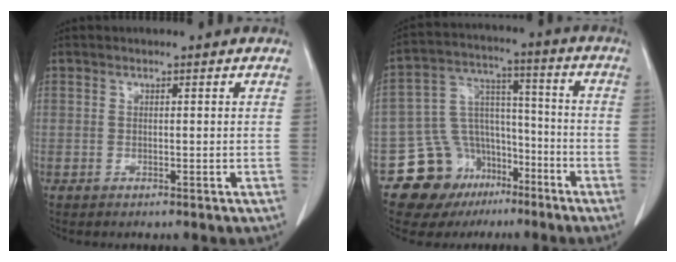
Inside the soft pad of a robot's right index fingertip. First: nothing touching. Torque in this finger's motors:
{"motor_torque": [-0.34, -0.15, -0.45, -0.21]}